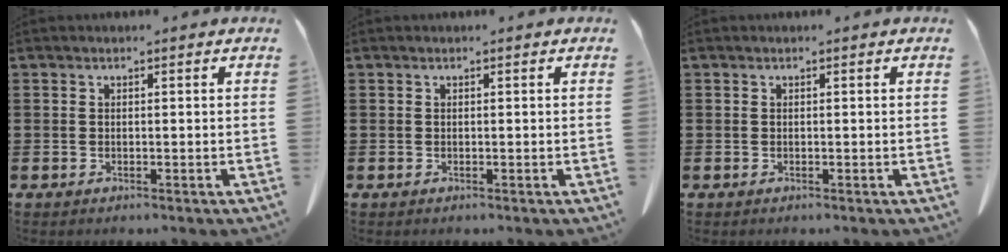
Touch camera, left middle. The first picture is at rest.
{"total": 0.0}
{"total": 0.0}